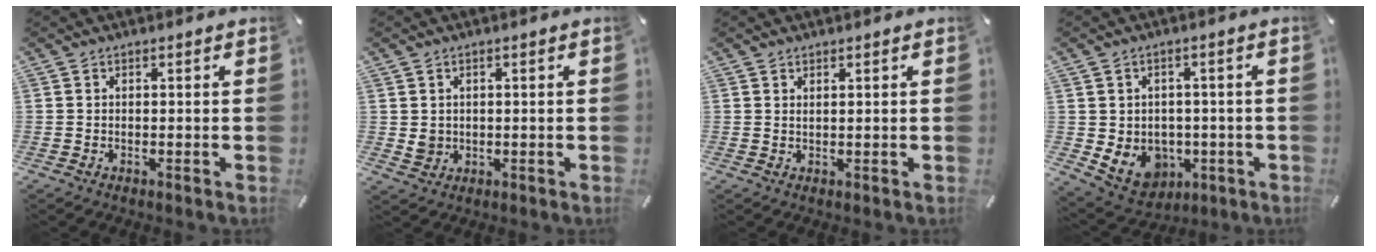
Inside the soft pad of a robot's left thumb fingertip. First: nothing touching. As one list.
[{"total": 2.7, "force": [0.4, 2.6, 0.7], "torque": [-0.008, -0.001, 0.007]}, {"total": 1.0, "force": [0.7, 0.1, 0.7], "torque": [-0.014, -0.001, 0.013]}, {"total": 8.2, "force": [-1.3, 7.5, 3.1], "torque": [-0.066, -0.008, -0.020]}]